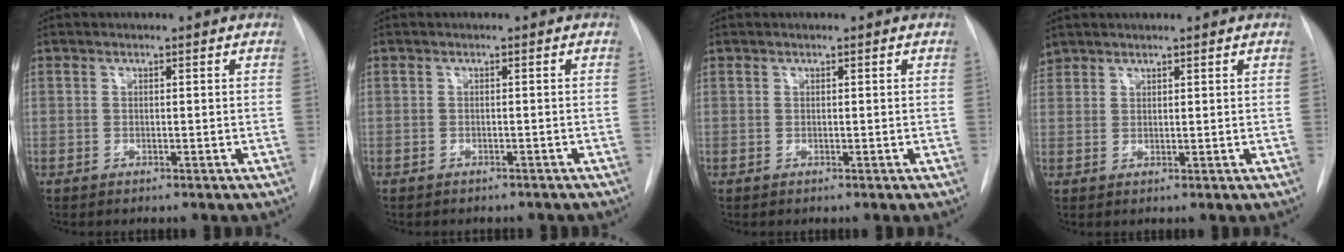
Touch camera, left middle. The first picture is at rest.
{"total": 4.0, "force": [-3.5, 1.5, 1.3], "torque": [-0.019, -0.001, -0.038]}
{"total": 0.0}
{"total": 2.5, "force": [2.2, 1.0, -0.1], "torque": [0.003, 0.012, 0.043]}